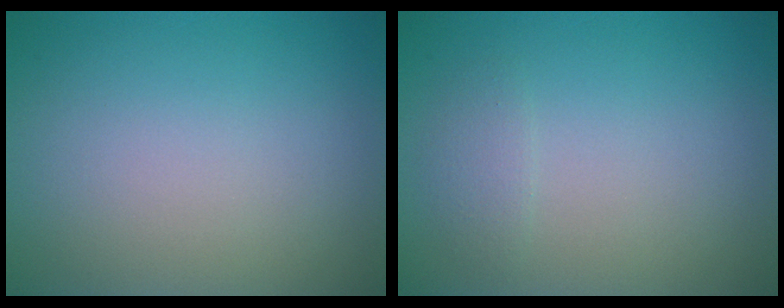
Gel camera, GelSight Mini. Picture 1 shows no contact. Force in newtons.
{"total": 1.1, "press": 1.1, "slide": 0.0}